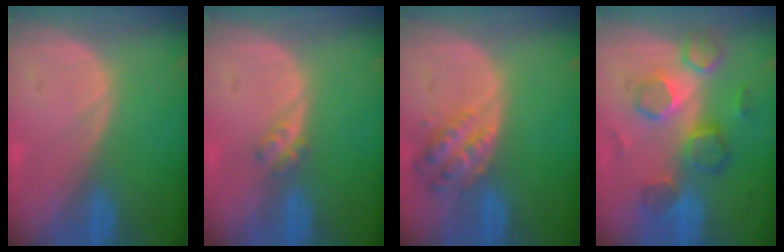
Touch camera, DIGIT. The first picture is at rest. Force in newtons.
{"total": 2.3, "press": 2.0, "slide": 1.2}
{"total": 6.0, "press": 5.5, "slide": 2.4}
{"total": 8.7, "press": 8.4, "slide": 2.2}